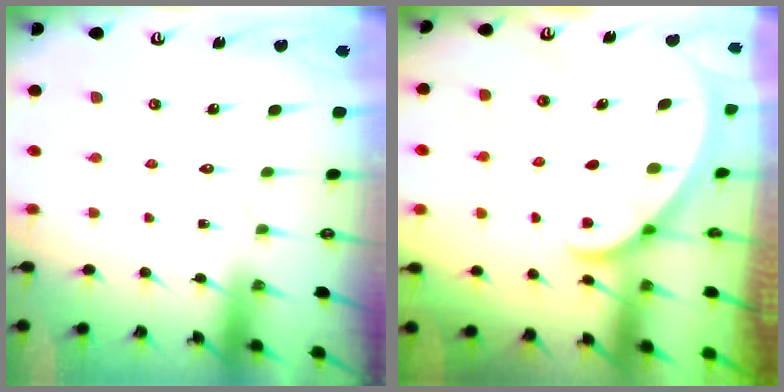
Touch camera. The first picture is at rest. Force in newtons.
{"total": 2.0, "press": 2.0, "slide": 0.1}